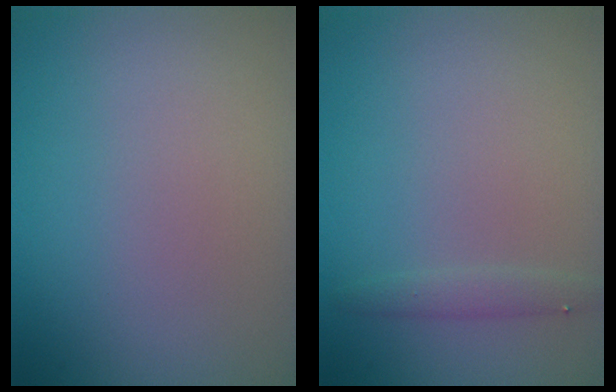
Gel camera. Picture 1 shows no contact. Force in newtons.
{"total": 0.7, "press": 0.7, "slide": 0.1}